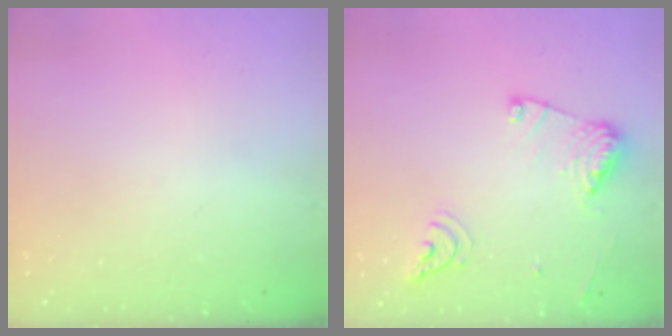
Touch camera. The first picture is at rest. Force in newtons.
{"total": 12.6, "press": 12.5, "slide": 1.2}